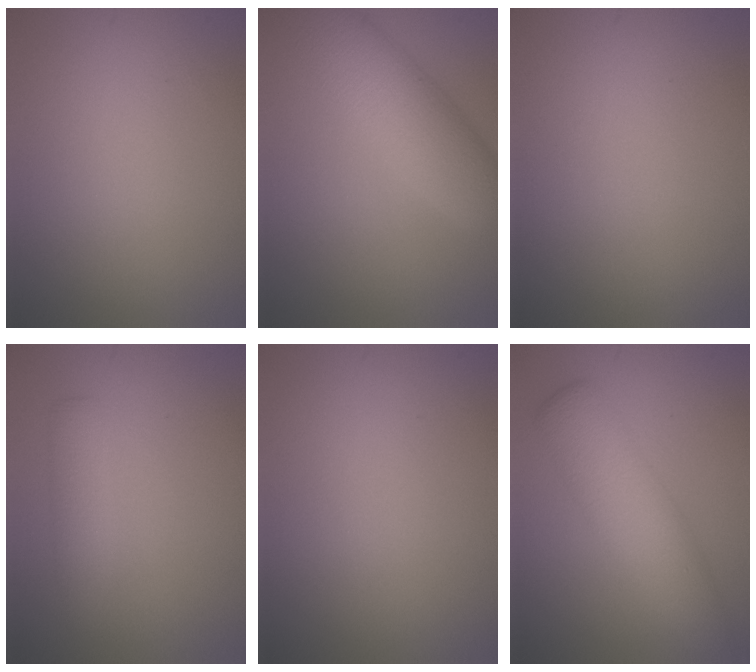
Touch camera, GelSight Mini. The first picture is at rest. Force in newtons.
{"total": 5.8, "press": 5.8, "slide": 0.2}
{"total": 0.0}
{"total": 2.0, "press": 2.0, "slide": 0.2}
{"total": 0.0}
{"total": 5.7, "press": 5.7, "slide": 0.1}